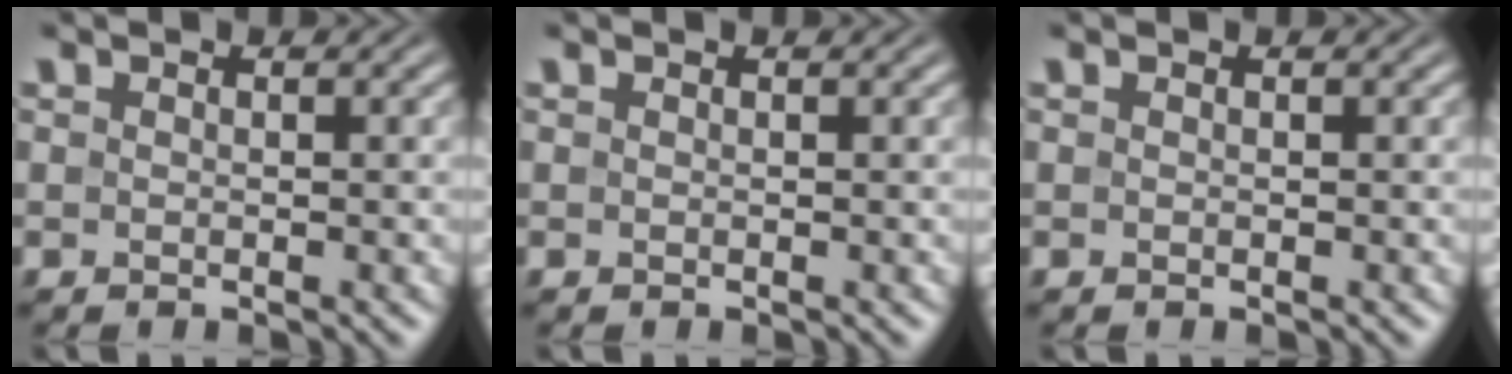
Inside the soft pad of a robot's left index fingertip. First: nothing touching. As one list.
[{"total": 0.0}, {"total": 0.0}]